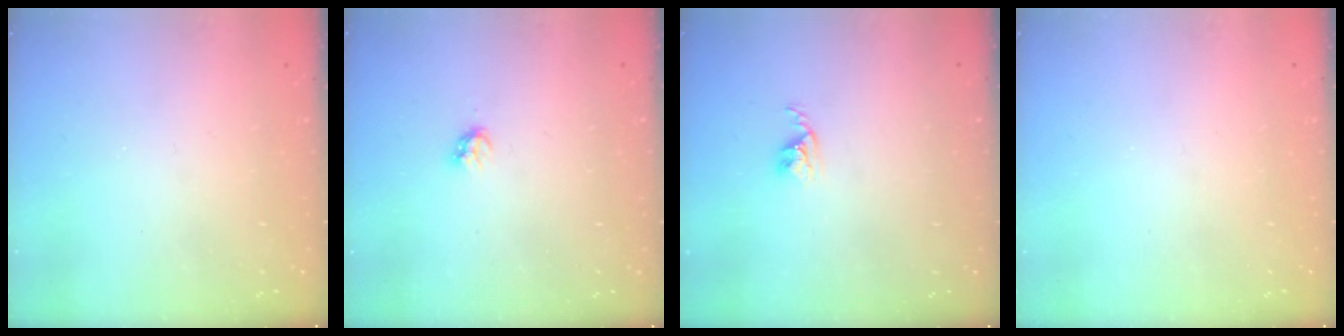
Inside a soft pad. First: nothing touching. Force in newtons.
{"total": 2.4, "press": 2.4, "slide": 0.3}
{"total": 2.7, "press": 2.7, "slide": 0.4}
{"total": 0.0}